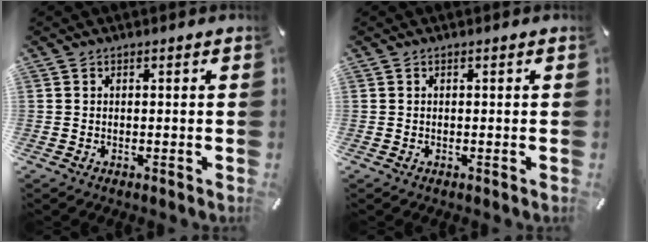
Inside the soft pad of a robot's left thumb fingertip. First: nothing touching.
{"total": 0.0}